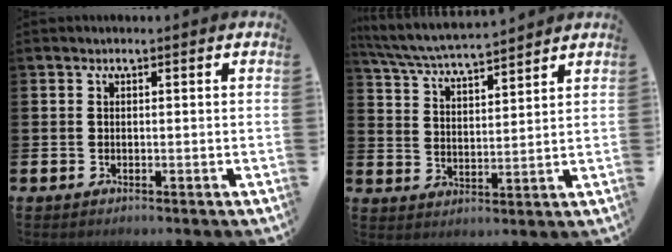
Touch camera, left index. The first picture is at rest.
{"total": 5.8, "force": [5.7, 0.2, 1.2], "torque": [-0.044, -0.038, 0.098]}